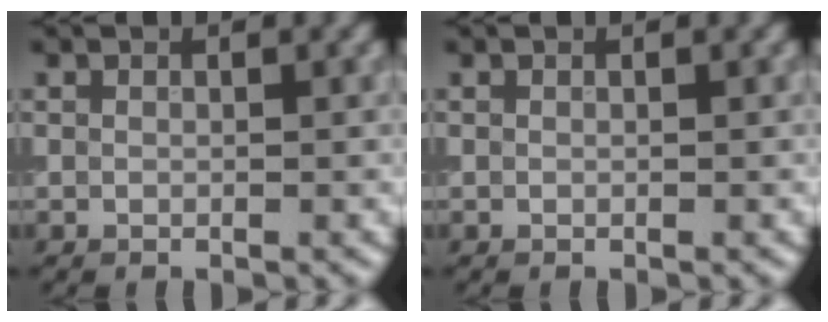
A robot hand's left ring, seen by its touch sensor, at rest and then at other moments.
{"total": 0.0}